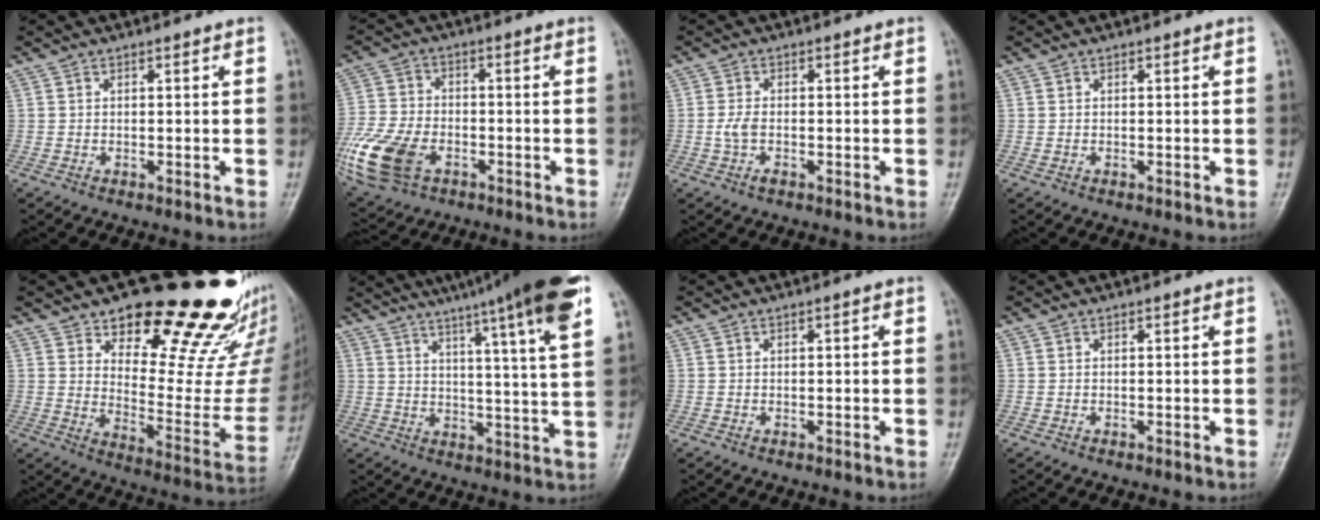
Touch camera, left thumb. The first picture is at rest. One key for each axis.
{"total": 15.1, "fx": -5.5, "fy": 9.8, "fz": 10.0, "tx": -0.220, "ty": 0.002, "tz": -0.102}
{"total": 2.7, "fx": -0.7, "fy": 1.4, "fz": 2.2, "tx": -0.049, "ty": 0.006, "tz": -0.017}
{"total": 0.5, "fx": 0.0, "fy": 0.4, "fz": 0.4, "tx": -0.010, "ty": 0.001, "tz": 0.003}
{"total": 23.3, "fx": 18.8, "fy": 8.3, "fz": 11.1, "tx": -0.088, "ty": -0.145, "tz": 0.253}
{"total": 20.6, "fx": 14.0, "fy": 0.8, "fz": 15.1, "tx": -0.212, "ty": -0.045, "tz": 0.183}
{"total": 0.0}
{"total": 0.0}